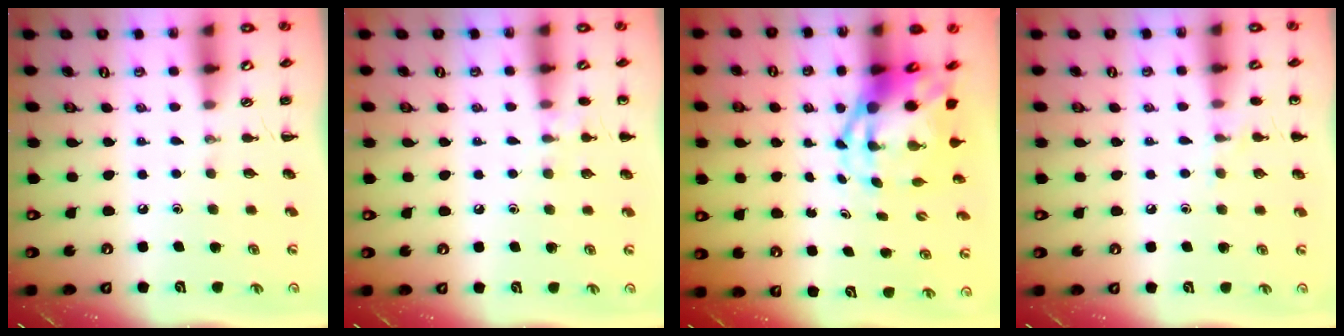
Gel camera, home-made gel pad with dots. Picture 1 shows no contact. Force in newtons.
{"total": 6.3, "press": 6.0, "slide": 2.0}
{"total": 6.3, "press": 6.1, "slide": 1.7}
{"total": 5.4, "press": 5.2, "slide": 1.7}